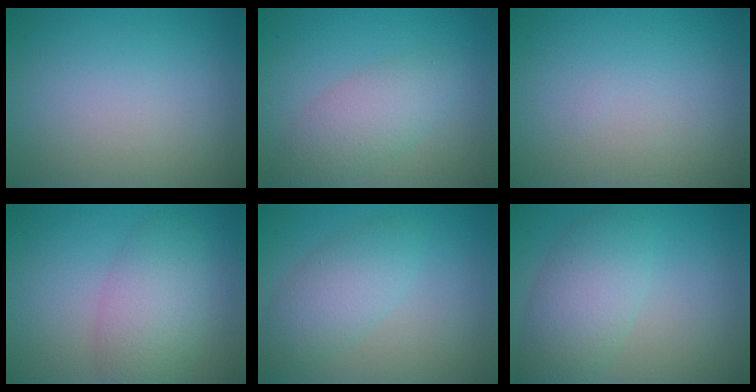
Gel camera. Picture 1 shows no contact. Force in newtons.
{"total": 3.5, "press": 3.5, "slide": 0.3}
{"total": 0.0}
{"total": 4.9, "press": 4.9, "slide": 0.1}
{"total": 3.7, "press": 3.7, "slide": 0.1}
{"total": 4.9, "press": 4.9, "slide": 0.2}